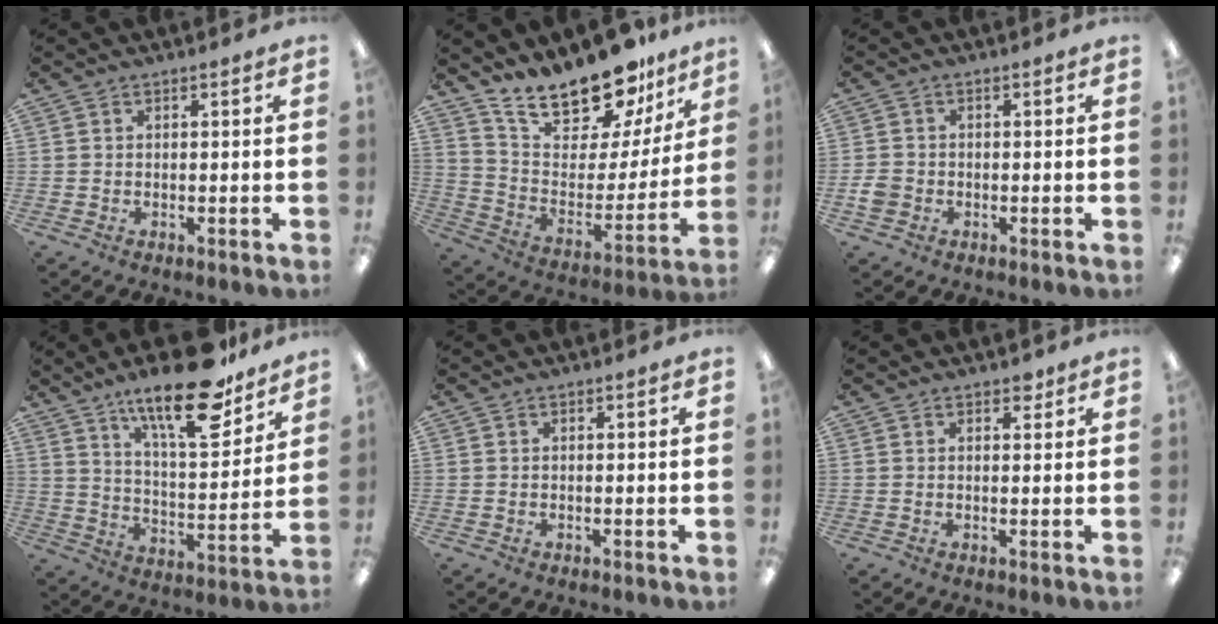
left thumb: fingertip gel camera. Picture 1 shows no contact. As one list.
[{"total": 19.8, "force": [17.2, 6.9, 7.1], "torque": [-0.122, -0.128, 0.303]}, {"total": 2.9, "force": [-0.9, 2.5, 1.2], "torque": [-0.017, 0.007, -0.016]}, {"total": 20.8, "force": [14.6, 6.7, 13.2], "torque": [-0.205, -0.086, 0.239]}, {"total": 0.0}, {"total": 2.1, "force": [1.5, 1.2, 0.7], "torque": [0.001, -0.004, 0.024]}]